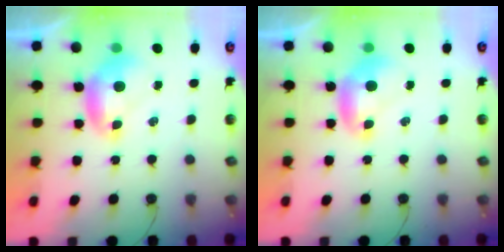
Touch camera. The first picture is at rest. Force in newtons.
{"total": 0.0}